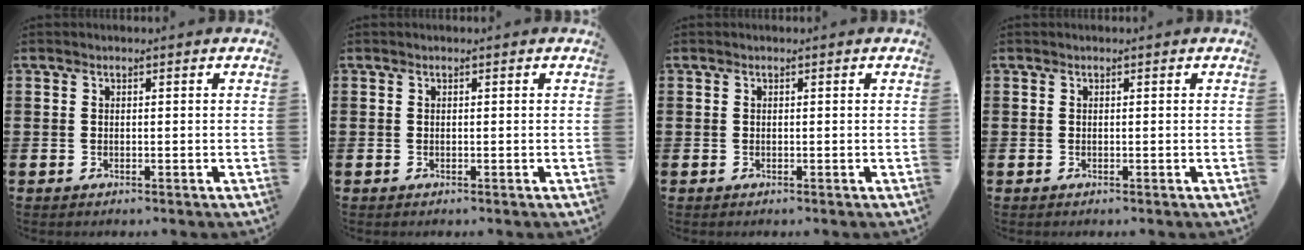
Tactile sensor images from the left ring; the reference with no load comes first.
{"total": 0.0}
{"total": 0.0}
{"total": 0.0}